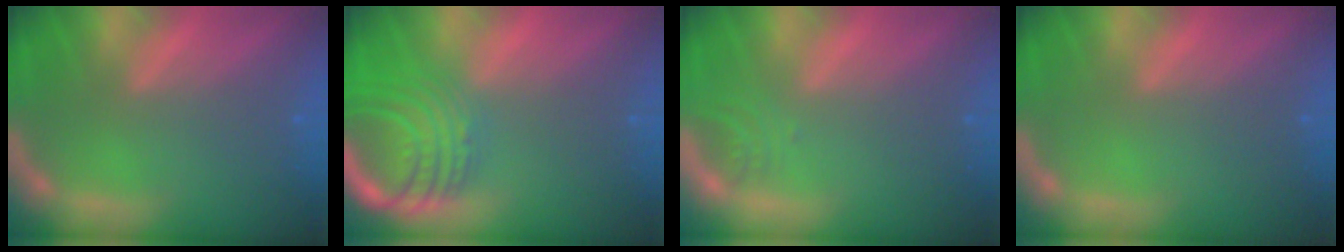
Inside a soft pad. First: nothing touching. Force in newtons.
{"total": 8.5}
{"total": 1.4}
{"total": 0.0}